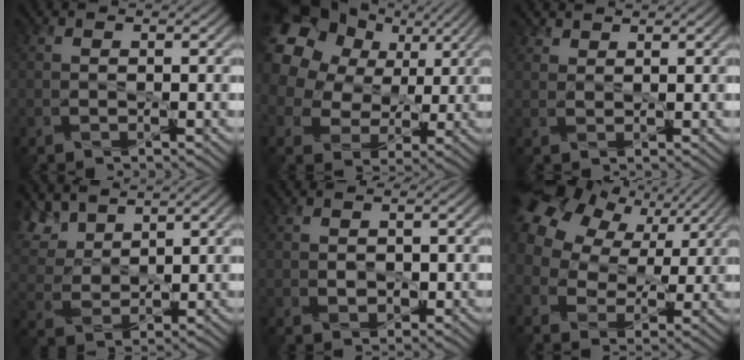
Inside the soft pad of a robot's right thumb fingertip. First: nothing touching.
{"total": 18.9, "force": [8.9, 14.0, 9.0], "torque": [-0.265, 0.051, 0.162]}
{"total": 1.8, "force": [1.6, 0.8, 0.3], "torque": [-0.009, 0.000, 0.035]}
{"total": 7.7, "force": [5.3, 4.1, 3.8], "torque": [-0.121, 0.010, 0.109]}
{"total": 1.6, "force": [0.0, 1.4, 0.8], "torque": [-0.020, -0.007, 0.001]}
{"total": 16.4, "force": [6.7, 11.3, 9.7], "torque": [-0.261, 0.038, 0.136]}